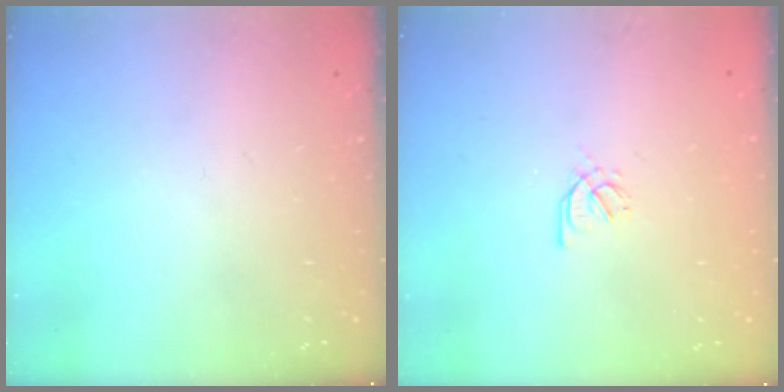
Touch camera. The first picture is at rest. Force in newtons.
{"total": 2.1, "press": 2.0, "slide": 0.7}